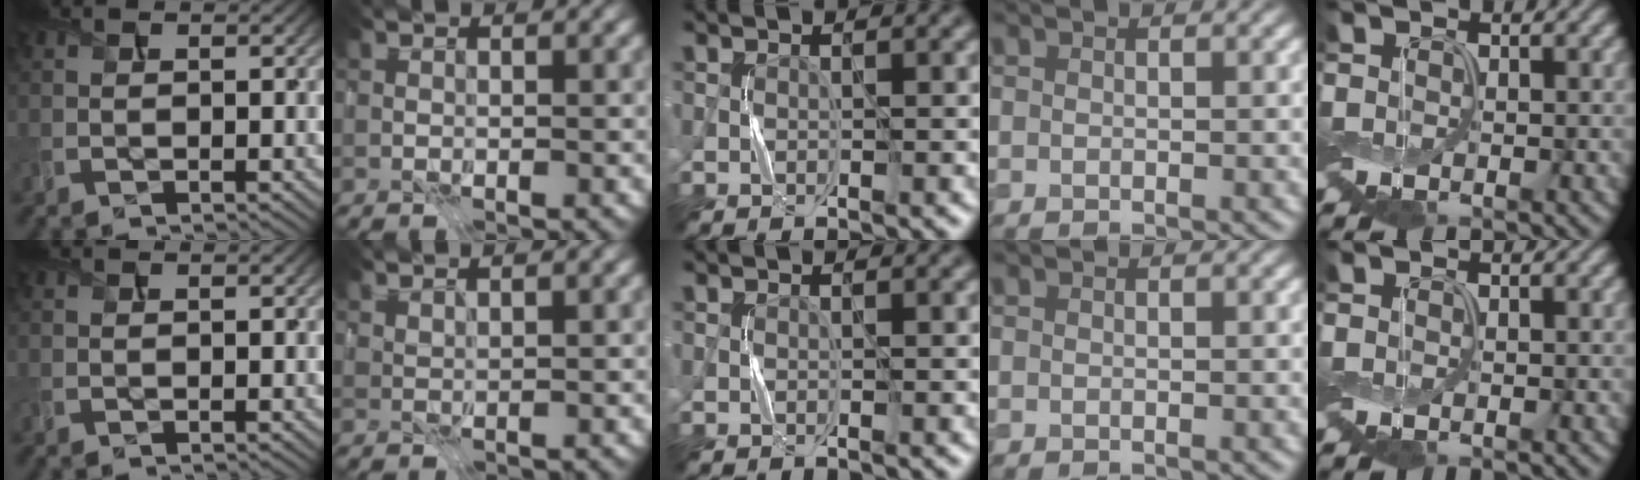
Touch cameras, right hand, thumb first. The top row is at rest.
{"index": {"total": 1.1, "force": [1.0, 0.0, 0.4], "torque": [-0.006, -0.003, 0.019]}}